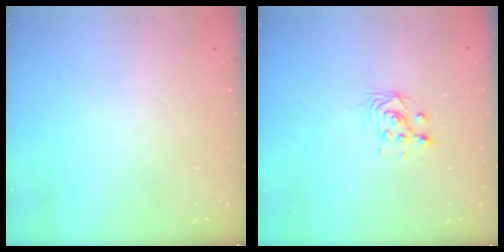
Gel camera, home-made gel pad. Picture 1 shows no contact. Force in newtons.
{"total": 3.0, "press": 3.0, "slide": 0.1}